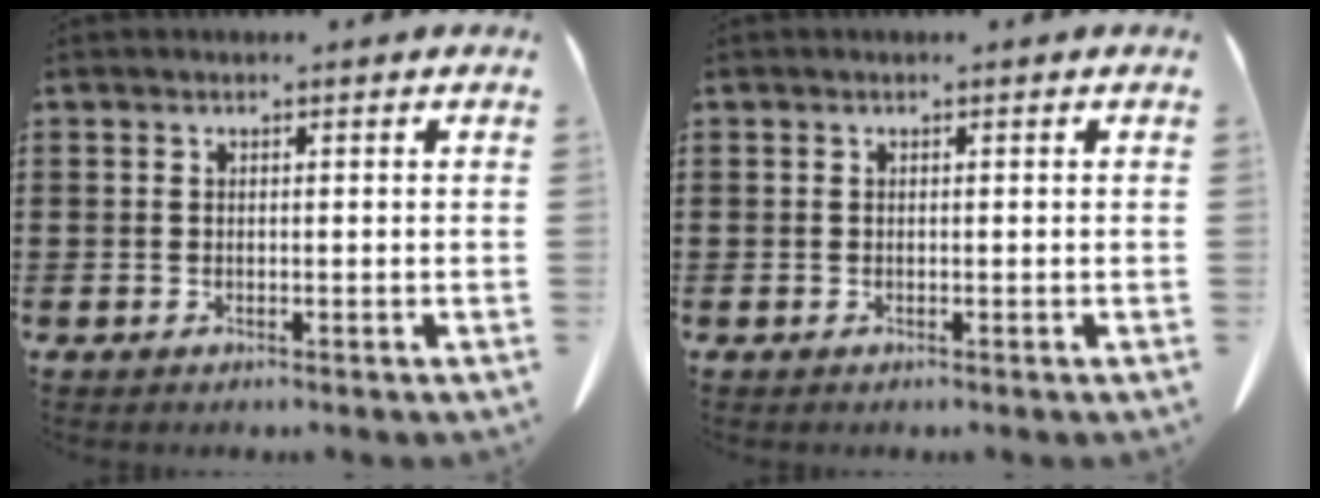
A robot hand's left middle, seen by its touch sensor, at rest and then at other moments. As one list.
[{"total": 0.0}]